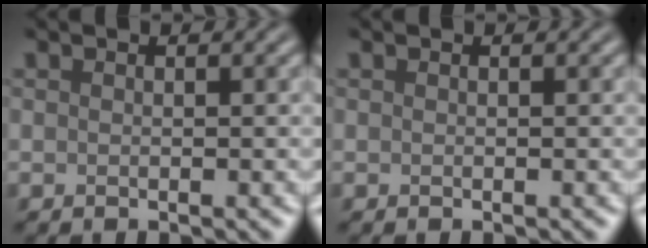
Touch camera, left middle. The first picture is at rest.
{"total": 0.0}